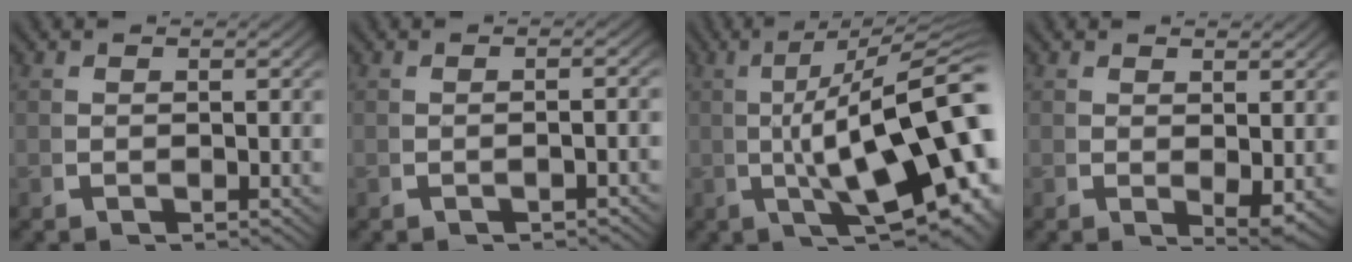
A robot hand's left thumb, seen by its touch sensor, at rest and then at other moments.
{"total": 1.2, "force": [-0.8, 0.2, 0.9], "torque": [-0.020, 0.007, -0.013]}
{"total": 16.6, "force": [-0.3, 7.6, 14.7], "torque": [-0.216, -0.021, 0.010]}
{"total": 2.3, "force": [0.6, 0.9, 2.0], "torque": [-0.027, -0.009, 0.016]}